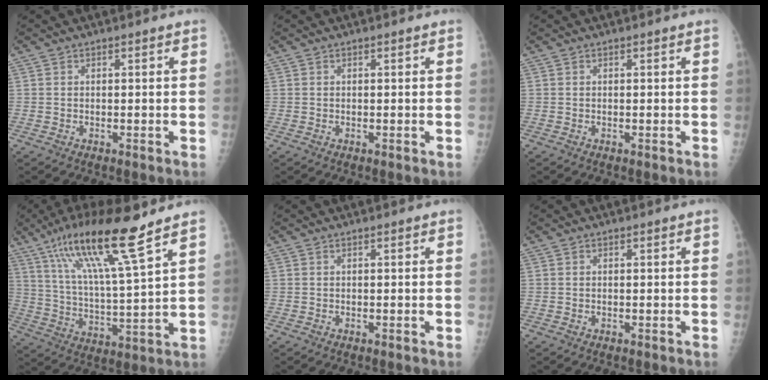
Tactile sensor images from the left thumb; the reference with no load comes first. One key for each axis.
{"total": 0.0}
{"total": 0.0}
{"total": 17.5, "fx": 11.5, "fy": 1.4, "fz": 13.2, "tx": -0.232, "ty": -0.049, "tz": 0.209}
{"total": 0.0}
{"total": 0.0}